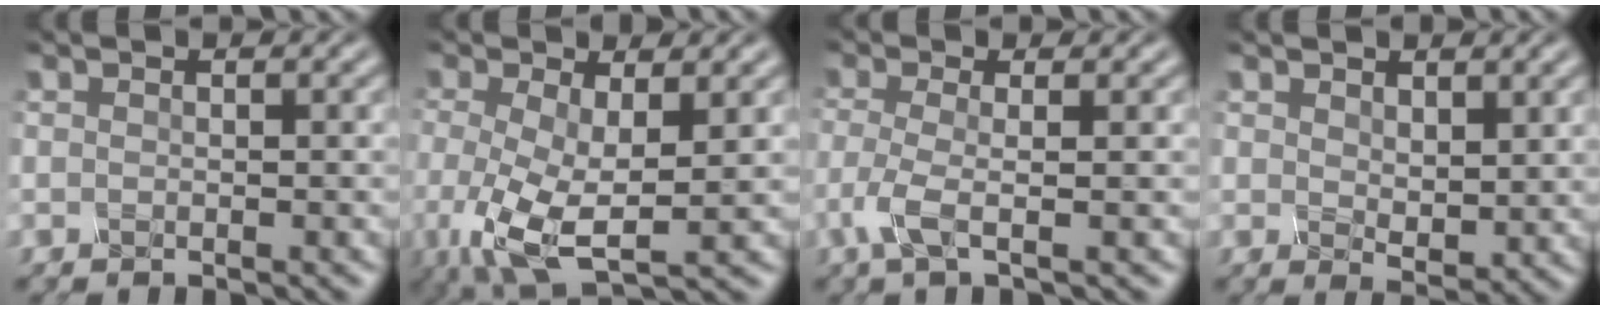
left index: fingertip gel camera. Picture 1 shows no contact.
{"total": 6.2, "force": [-1.3, 2.4, 5.5], "torque": [-0.142, -0.021, -0.004]}
{"total": 2.2, "force": [-1.3, 0.0, 1.8], "torque": [-0.062, -0.002, -0.017]}
{"total": 1.7, "force": [1.3, 0.5, 1.0], "torque": [-0.032, -0.006, 0.044]}